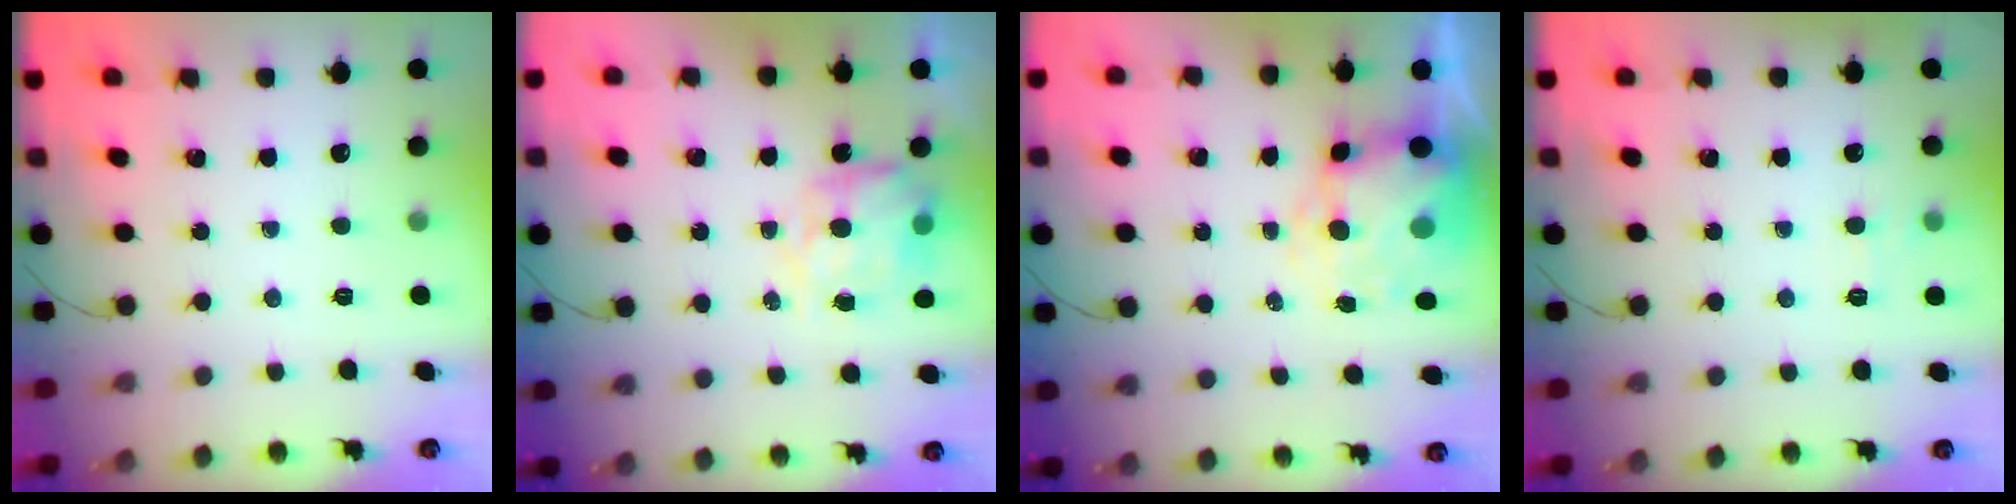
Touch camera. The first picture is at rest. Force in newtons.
{"total": 10.1, "press": 10.0, "slide": 1.3}
{"total": 9.3, "press": 9.0, "slide": 2.4}
{"total": 6.5, "press": 6.3, "slide": 1.5}